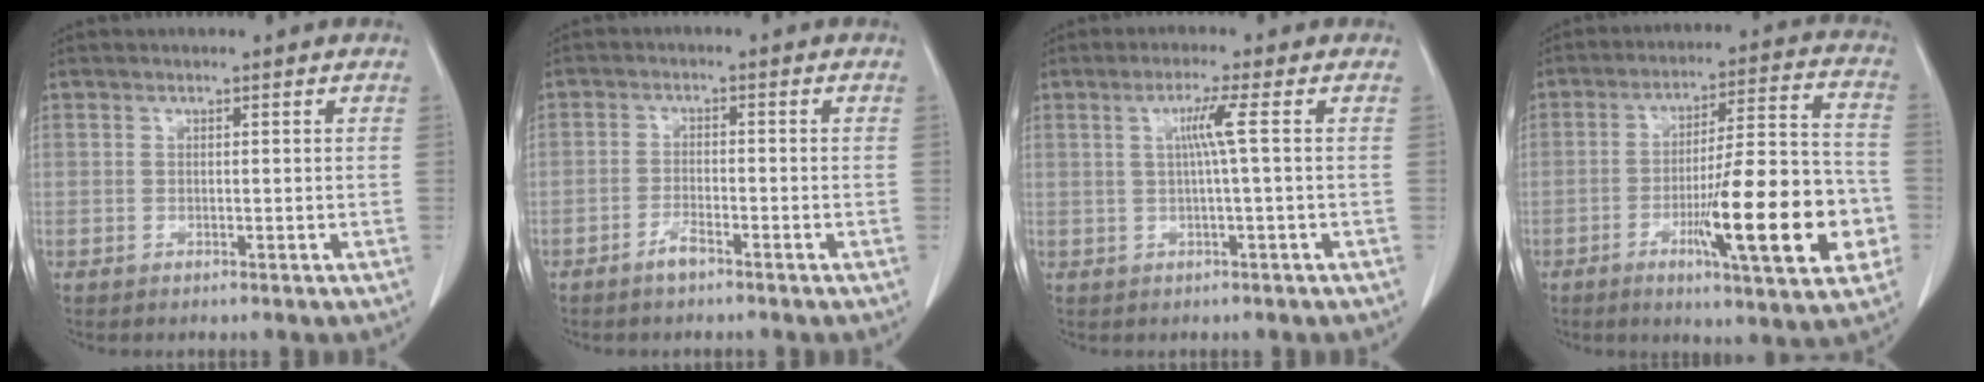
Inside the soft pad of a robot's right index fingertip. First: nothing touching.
{"total": 2.4, "force": [-1.9, 0.4, 1.5], "torque": [-0.029, 0.000, -0.036]}
{"total": 3.6, "force": [0.5, -1.0, 3.4], "torque": [-0.068, 0.004, 0.011]}
{"total": 18.8, "force": [-5.6, 2.4, 17.7], "torque": [-0.245, 0.005, -0.079]}